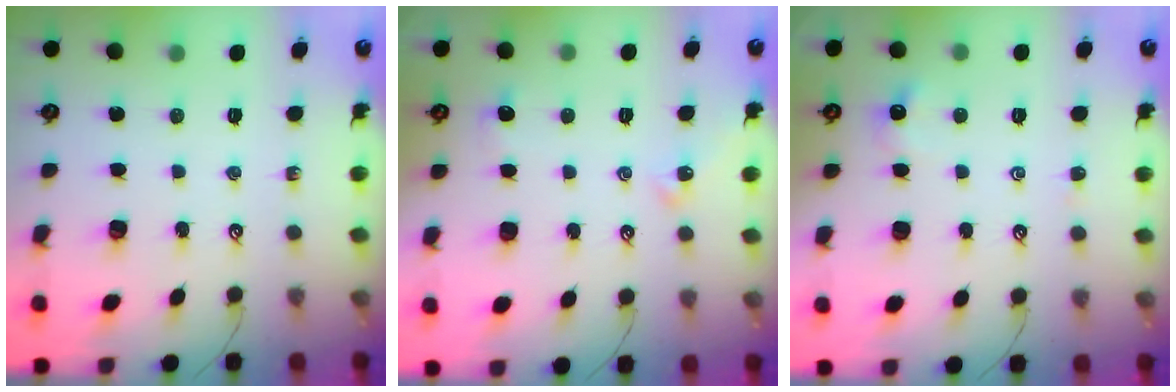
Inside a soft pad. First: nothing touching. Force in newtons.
{"total": 2.1, "press": 2.0, "slide": 0.6}
{"total": 0.9, "press": 0.8, "slide": 0.4}